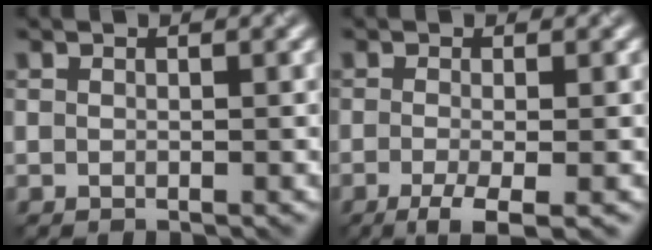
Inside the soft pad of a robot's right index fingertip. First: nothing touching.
{"total": 3.4, "force": [-1.6, 0.8, 2.9], "torque": [-0.051, -0.006, -0.035]}